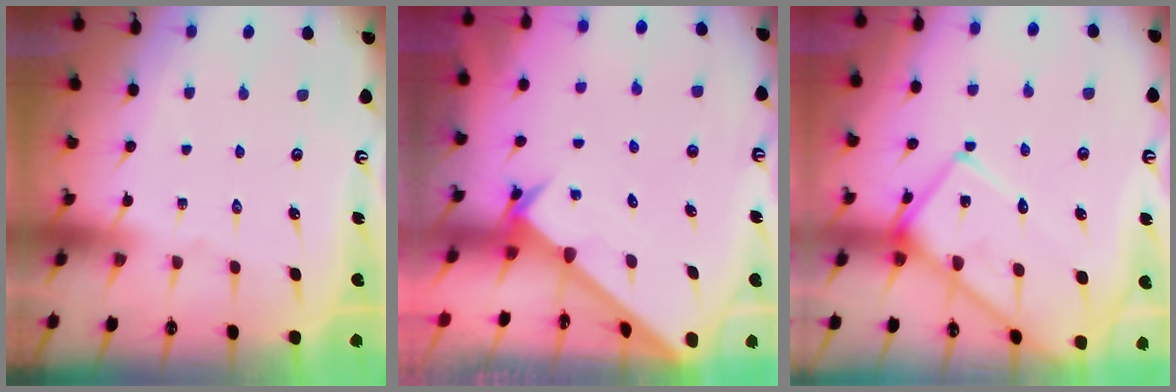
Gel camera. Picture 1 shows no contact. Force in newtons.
{"total": 2.6, "press": 2.6, "slide": 0.2}
{"total": 14.0, "press": 14.0, "slide": 1.6}